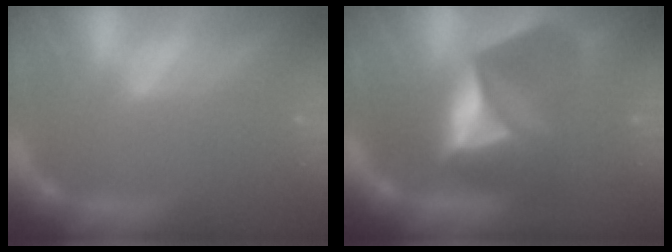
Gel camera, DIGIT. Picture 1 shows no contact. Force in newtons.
{"total": 9.5}